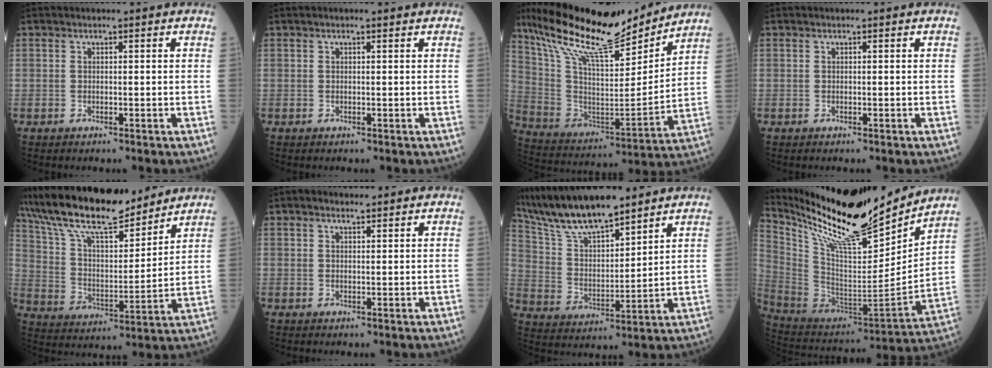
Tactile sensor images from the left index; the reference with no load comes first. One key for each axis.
{"total": 1.0, "fx": 0.8, "fy": 0.3, "fz": 0.6, "tx": -0.016, "ty": 0.009, "tz": 0.012}
{"total": 22.7, "fx": 19.1, "fy": 3.7, "fz": 11.6, "tx": -0.221, "ty": -0.005, "tz": 0.331}
{"total": 0.0}
{"total": 17.9, "fx": 15.5, "fy": 3.5, "fz": 8.2, "tx": -0.161, "ty": 0.014, "tz": 0.282}
{"total": 2.2, "fx": 1.8, "fy": 0.9, "fz": 1.0, "tx": -0.025, "ty": 0.010, "tz": 0.030}
{"total": 14.5, "fx": 12.5, "fy": 2.7, "fz": 6.8, "tx": -0.141, "ty": 0.007, "tz": 0.240}
{"total": 24.3, "fx": 21.7, "fy": 2.5, "fz": 10.8, "tx": -0.205, "ty": -0.045, "tz": 0.366}